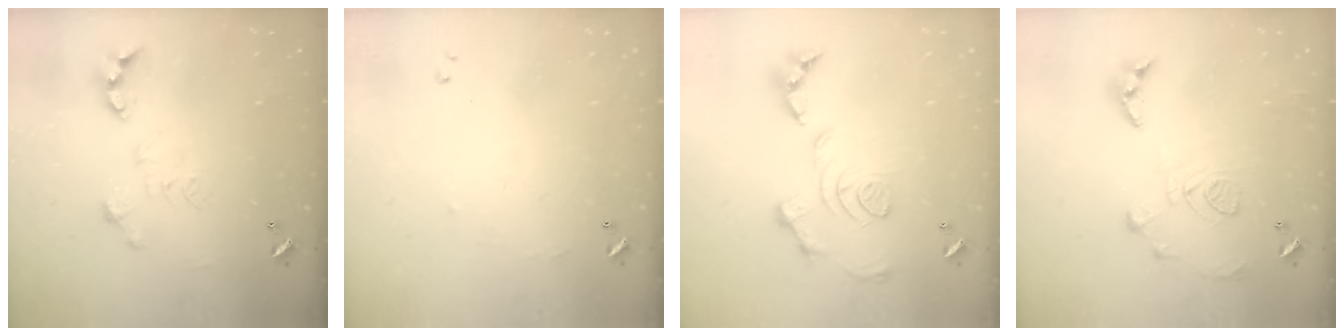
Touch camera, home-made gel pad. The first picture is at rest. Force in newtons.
{"total": 5.2, "press": 5.1, "slide": 0.6}
{"total": 1.5, "press": 0.8, "slide": 1.3}
{"total": 11.4, "press": 11.3, "slide": 1.0}